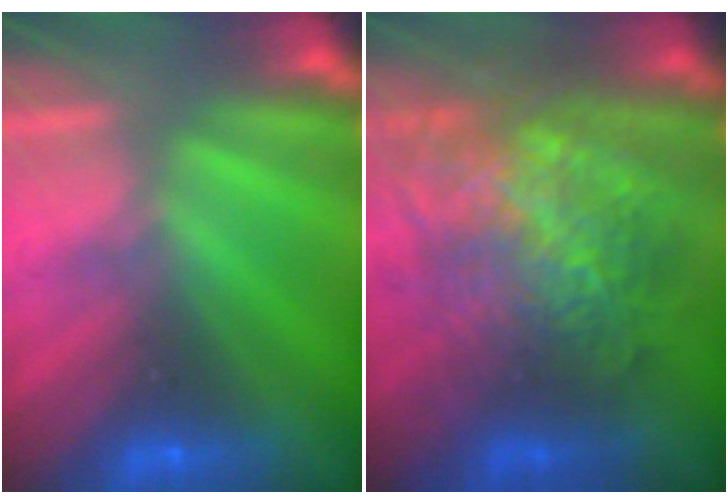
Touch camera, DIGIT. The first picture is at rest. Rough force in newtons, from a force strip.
{"total": 8.4}